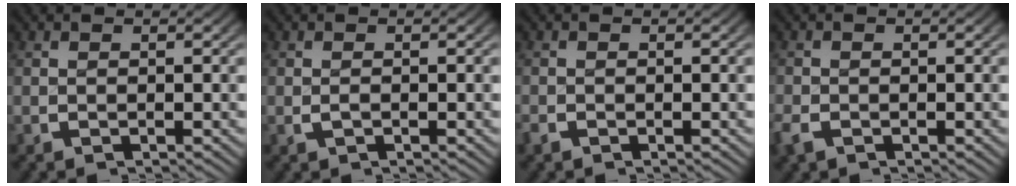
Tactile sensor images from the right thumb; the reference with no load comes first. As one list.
[{"total": 0.5, "force": [-0.4, 0.2, 0.3], "torque": [-0.014, -0.008, -0.002]}, {"total": 0.9, "force": [-0.8, 0.4, -0.1], "torque": [-0.003, -0.005, -0.015]}, {"total": 1.5, "force": [-1.2, 0.8, 0.2], "torque": [-0.012, -0.007, -0.020]}]